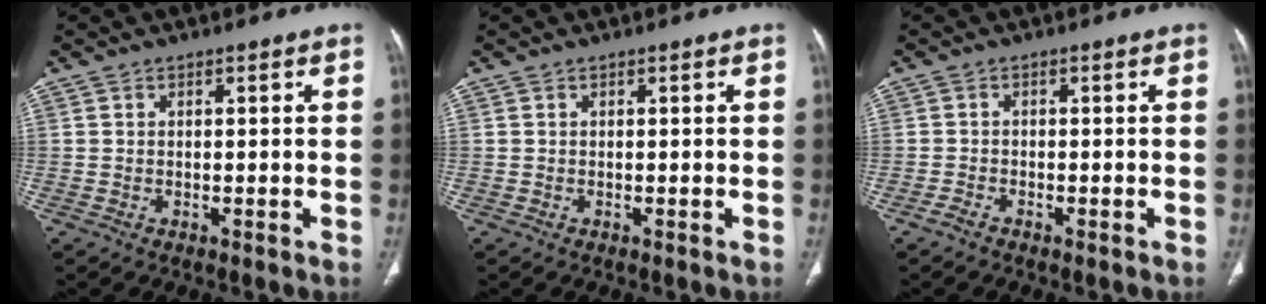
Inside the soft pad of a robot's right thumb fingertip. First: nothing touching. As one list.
[{"total": 0.0}, {"total": 1.3, "force": [-1.1, 0.4, 0.6], "torque": [-0.020, 0.003, -0.023]}]